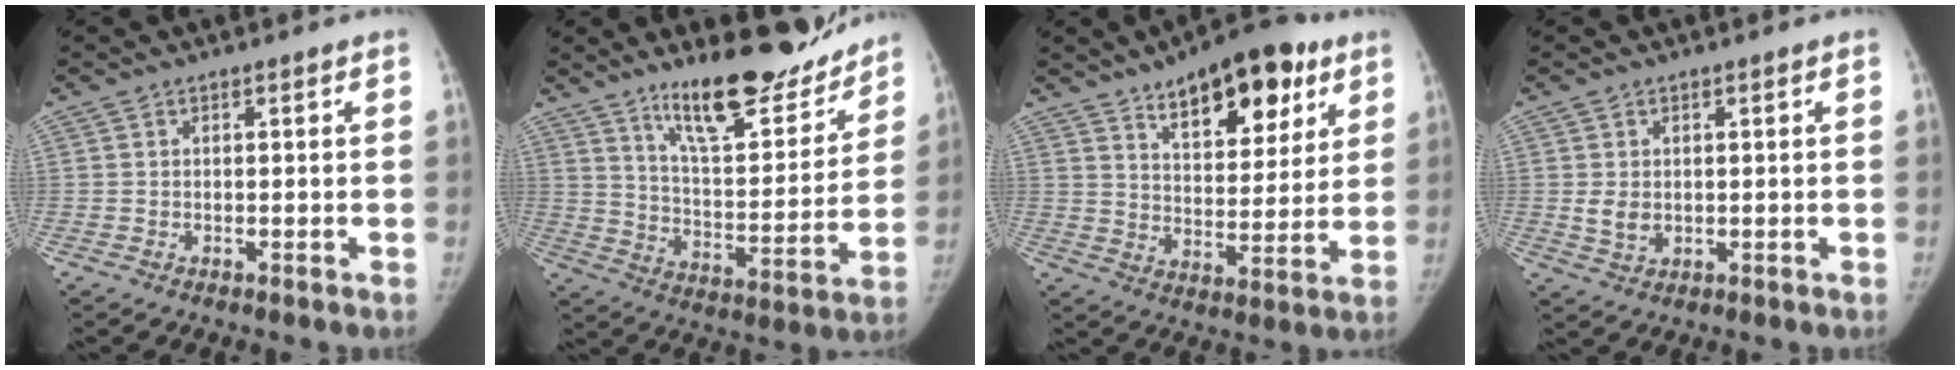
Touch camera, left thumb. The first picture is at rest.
{"total": 19.2, "force": [14.9, 5.8, 10.7], "torque": [-0.113, -0.105, 0.238]}
{"total": 18.0, "force": [10.4, 8.4, 12.1], "torque": [-0.122, -0.043, 0.156]}
{"total": 3.2, "force": [0.2, 2.5, 2.0], "torque": [-0.026, -0.008, 0.013]}